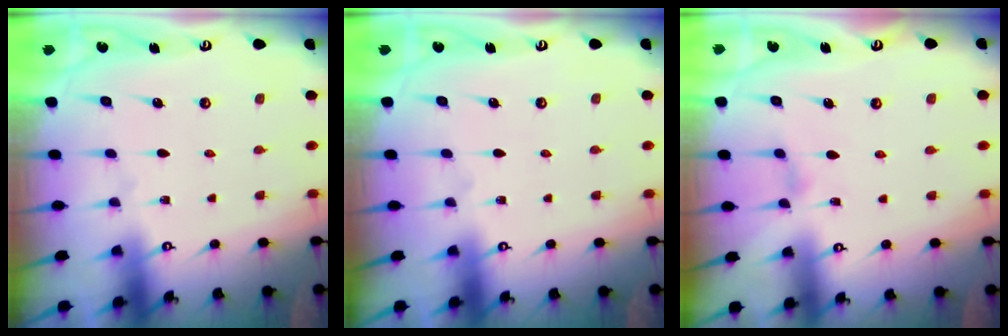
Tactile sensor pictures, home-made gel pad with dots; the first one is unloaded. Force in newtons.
{"total": 0.0}
{"total": 3.2, "press": 3.1, "slide": 0.5}